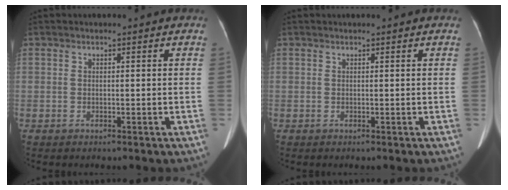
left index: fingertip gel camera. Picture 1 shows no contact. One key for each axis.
{"total": 0.6, "fx": 0.5, "fy": 0.0, "fz": 0.2, "tx": -0.003, "ty": 0.012, "tz": 0.011}